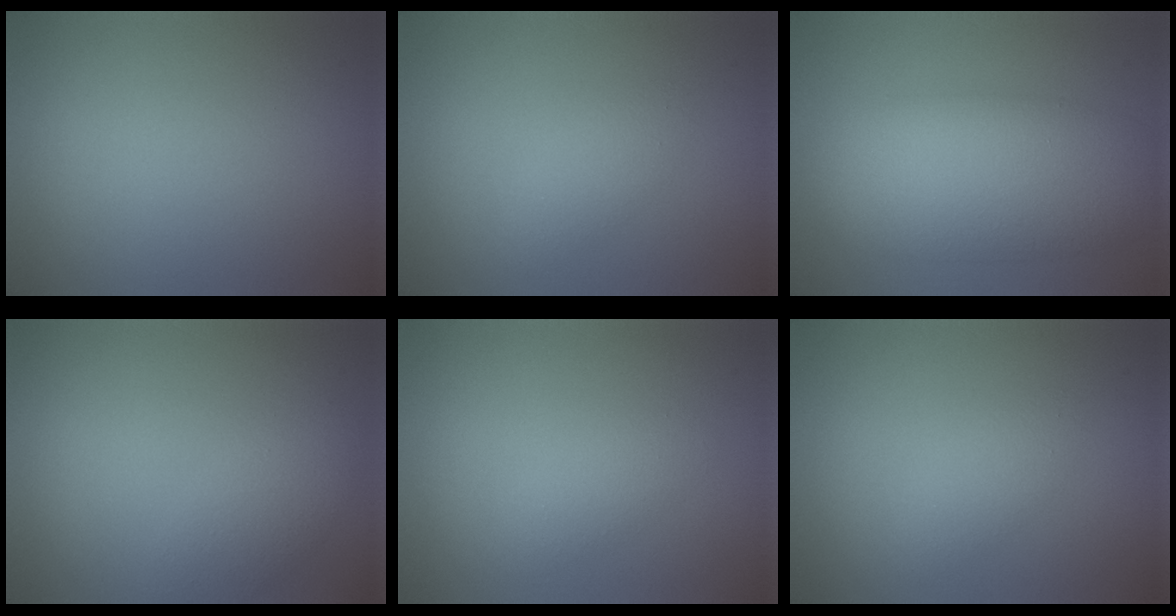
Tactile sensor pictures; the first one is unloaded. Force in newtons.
{"total": 1.4, "press": 1.4, "slide": 0.1}
{"total": 7.8, "press": 7.8, "slide": 0.3}
{"total": 2.4, "press": 2.4, "slide": 0.2}
{"total": 1.5, "press": 1.5, "slide": 0.0}
{"total": 1.4, "press": 1.4, "slide": 0.1}